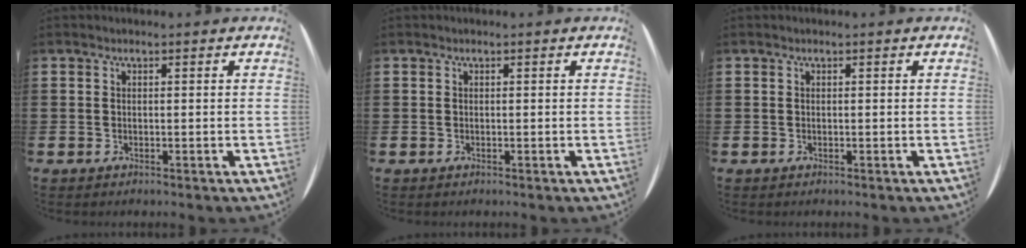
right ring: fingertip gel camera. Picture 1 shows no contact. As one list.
[{"total": 0.0}, {"total": 0.0}]